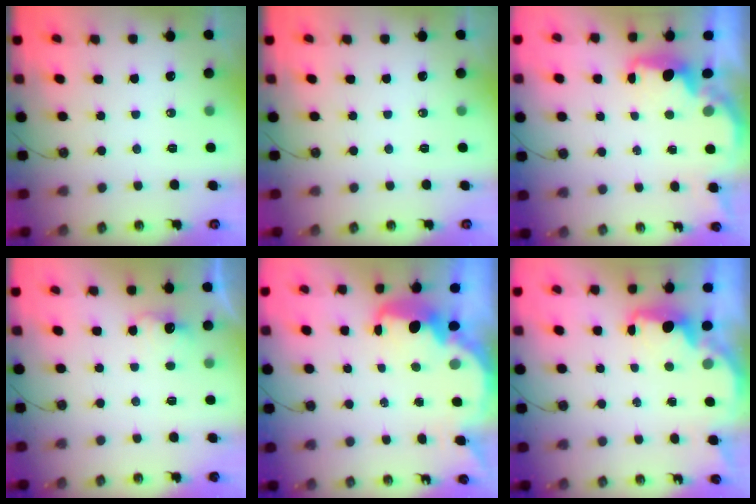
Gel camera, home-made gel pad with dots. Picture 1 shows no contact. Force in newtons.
{"total": 0.0}
{"total": 2.1, "press": 2.0, "slide": 0.7}
{"total": 2.8, "press": 2.7, "slide": 0.9}
{"total": 6.4, "press": 6.4, "slide": 0.2}
{"total": 2.1, "press": 2.0, "slide": 0.5}